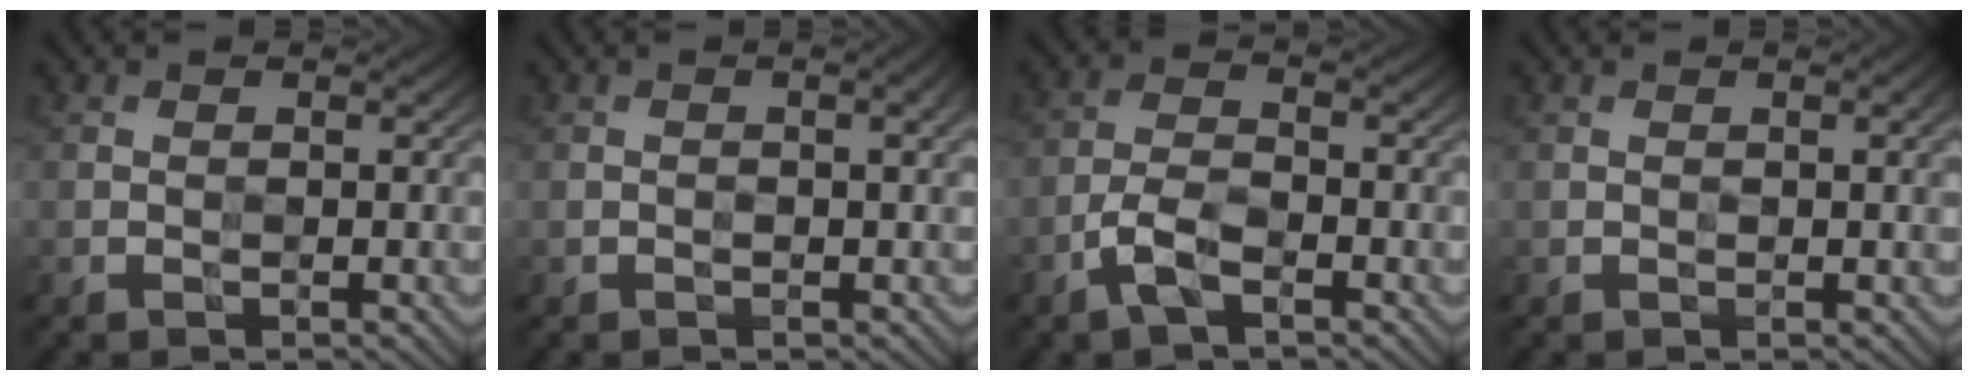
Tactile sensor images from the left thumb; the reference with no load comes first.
{"total": 2.1, "force": [0.4, 0.5, 2.0], "torque": [-0.029, 0.003, 0.001]}
{"total": 4.2, "force": [-2.3, 1.7, 3.1], "torque": [-0.072, 0.003, -0.057]}
{"total": 2.0, "force": [0.4, 0.3, 1.9], "torque": [-0.028, 0.002, 0.006]}